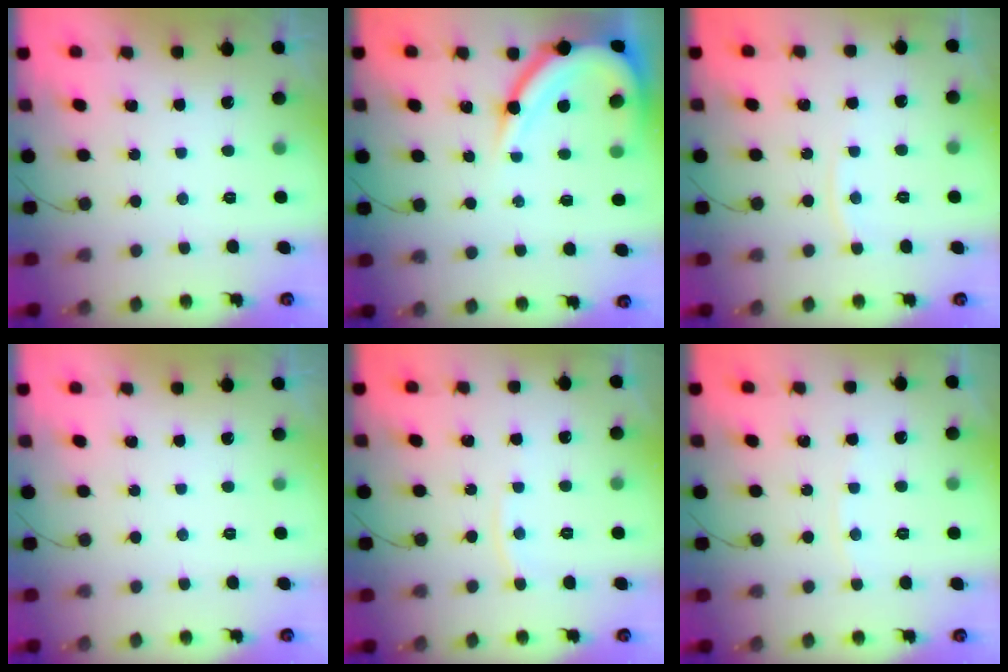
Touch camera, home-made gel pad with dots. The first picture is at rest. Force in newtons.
{"total": 11.5, "press": 11.4, "slide": 0.9}
{"total": 4.6, "press": 4.5, "slide": 0.6}
{"total": 0.0}
{"total": 4.7, "press": 4.7, "slide": 0.4}
{"total": 4.3, "press": 4.3, "slide": 0.7}